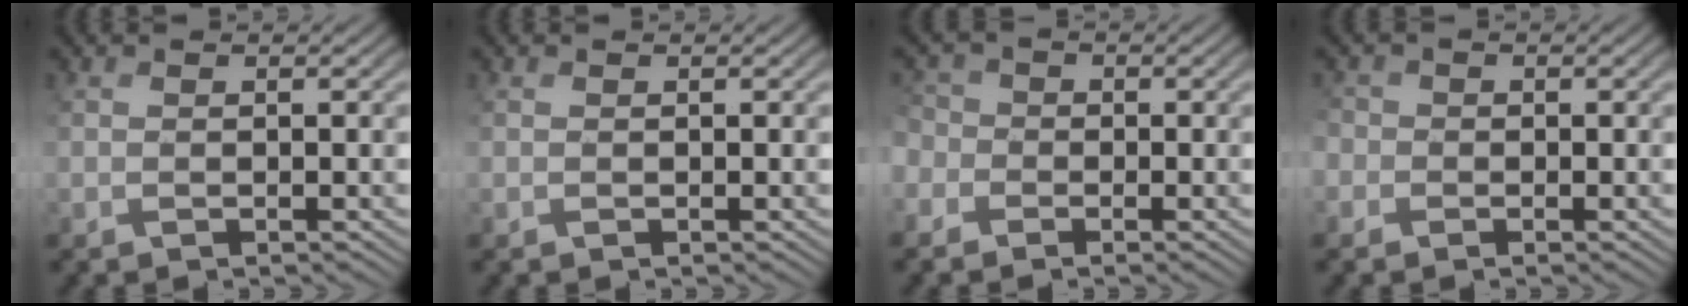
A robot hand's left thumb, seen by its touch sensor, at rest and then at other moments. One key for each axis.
{"total": 0.0}
{"total": 3.2, "fx": -1.8, "fy": 2.7, "fz": 0.5, "tx": -0.024, "ty": 0.000, "tz": -0.044}
{"total": 1.8, "fx": -1.0, "fy": 1.4, "fz": -0.4, "tx": 0.008, "ty": -0.003, "tz": -0.026}